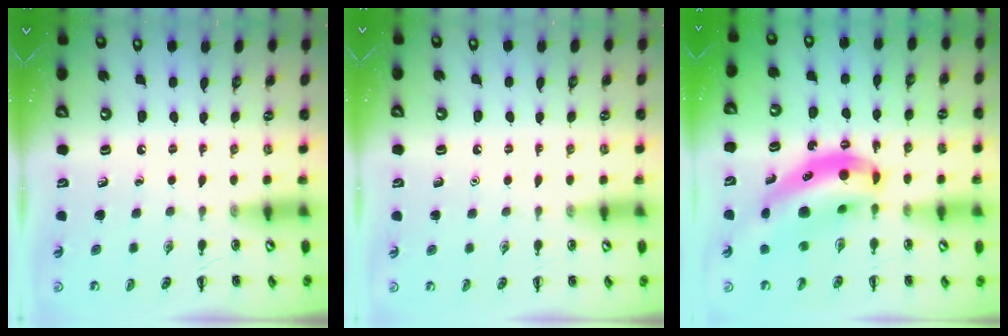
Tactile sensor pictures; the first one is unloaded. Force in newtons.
{"total": 1.6, "press": 1.6, "slide": 0.1}
{"total": 13.1, "press": 12.7, "slide": 3.0}